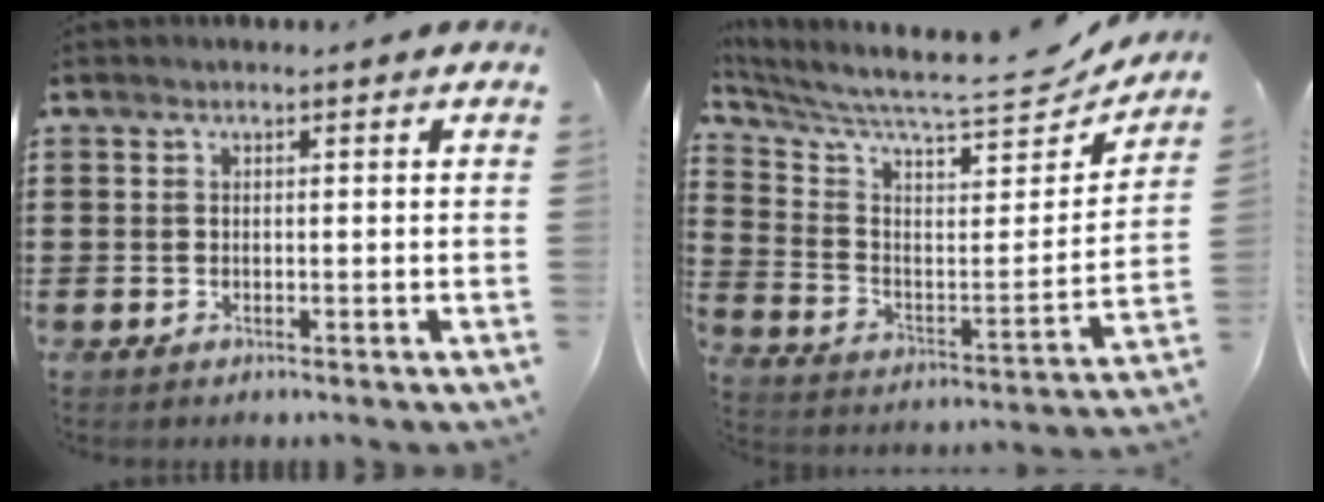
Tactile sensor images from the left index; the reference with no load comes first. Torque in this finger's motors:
{"motor_torque": [1.21, -0.93, 0.76, 0.15]}